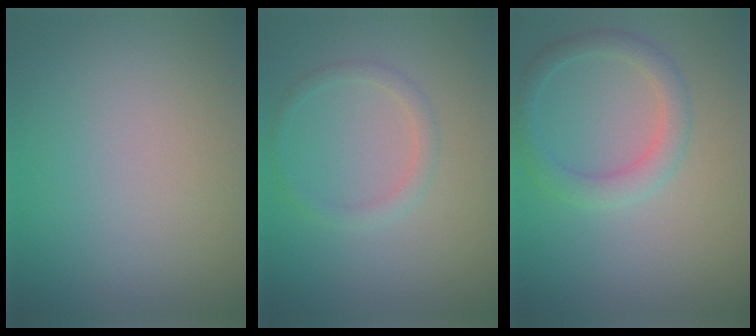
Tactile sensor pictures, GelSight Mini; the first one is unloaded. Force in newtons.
{"total": 1.5, "press": 1.5, "slide": 0.1}
{"total": 2.7, "press": 2.7, "slide": 0.2}